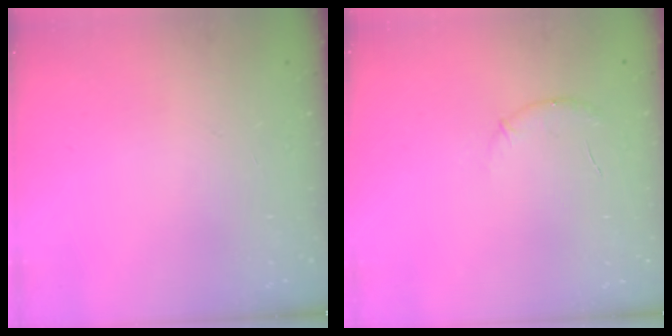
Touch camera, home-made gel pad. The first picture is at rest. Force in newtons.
{"total": 6.4, "press": 6.2, "slide": 1.7}